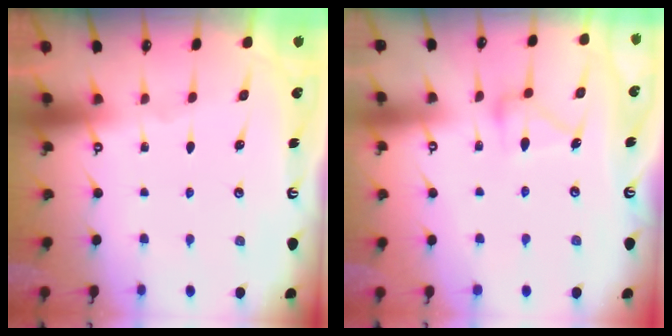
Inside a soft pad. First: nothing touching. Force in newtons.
{"total": 12.6, "press": 12.5, "slide": 0.6}